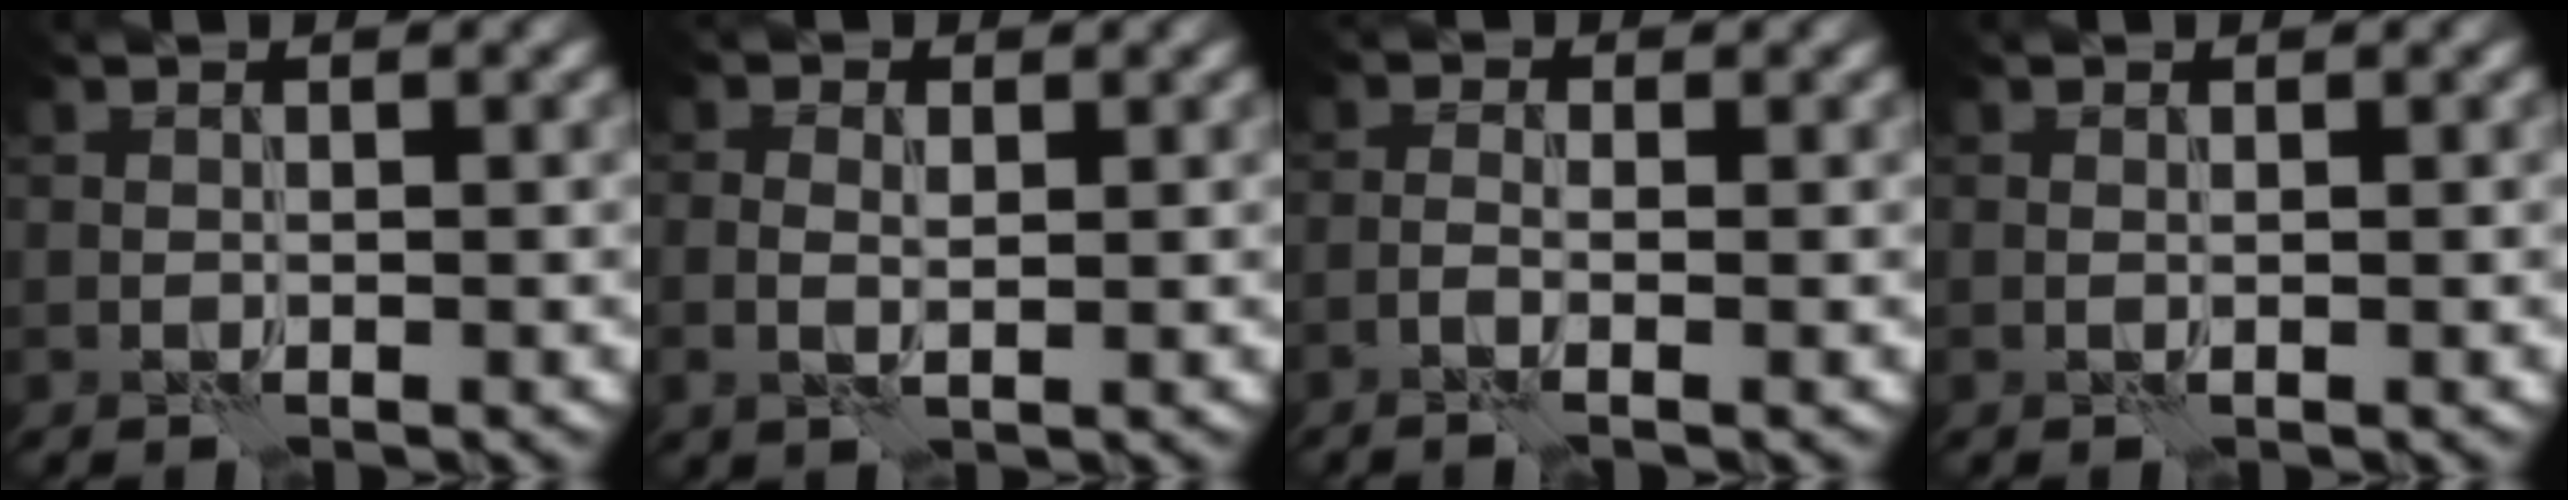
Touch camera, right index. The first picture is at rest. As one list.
[{"total": 1.9, "force": [0.2, 1.1, 1.5], "torque": [-0.033, 0.002, 0.000]}, {"total": 1.9, "force": [-0.9, 0.5, 1.6], "torque": [-0.034, -0.002, -0.021]}, {"total": 0.0}]